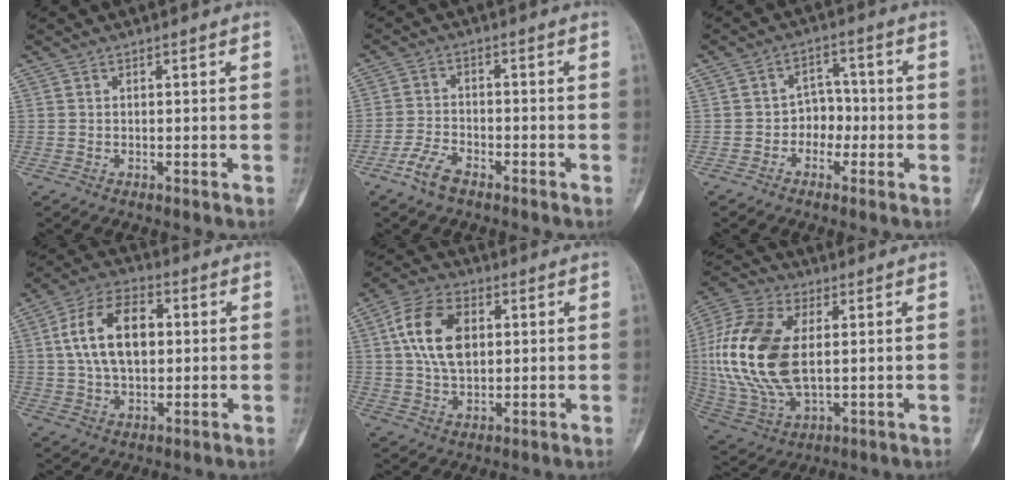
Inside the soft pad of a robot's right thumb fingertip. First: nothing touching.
{"total": 5.0, "force": [-3.5, 2.2, 2.8], "torque": [-0.061, 0.016, -0.070]}
{"total": 5.0, "force": [-1.5, 4.1, 2.5], "torque": [0.001, 0.024, -0.037]}
{"total": 13.8, "force": [2.1, 8.3, 10.8], "torque": [-0.177, 0.014, 0.033]}
{"total": 12.2, "force": [2.5, 7.7, 9.2], "torque": [-0.164, 0.006, 0.042]}
{"total": 21.1, "force": [2.0, 12.0, 17.2], "torque": [-0.370, -0.006, 0.041]}